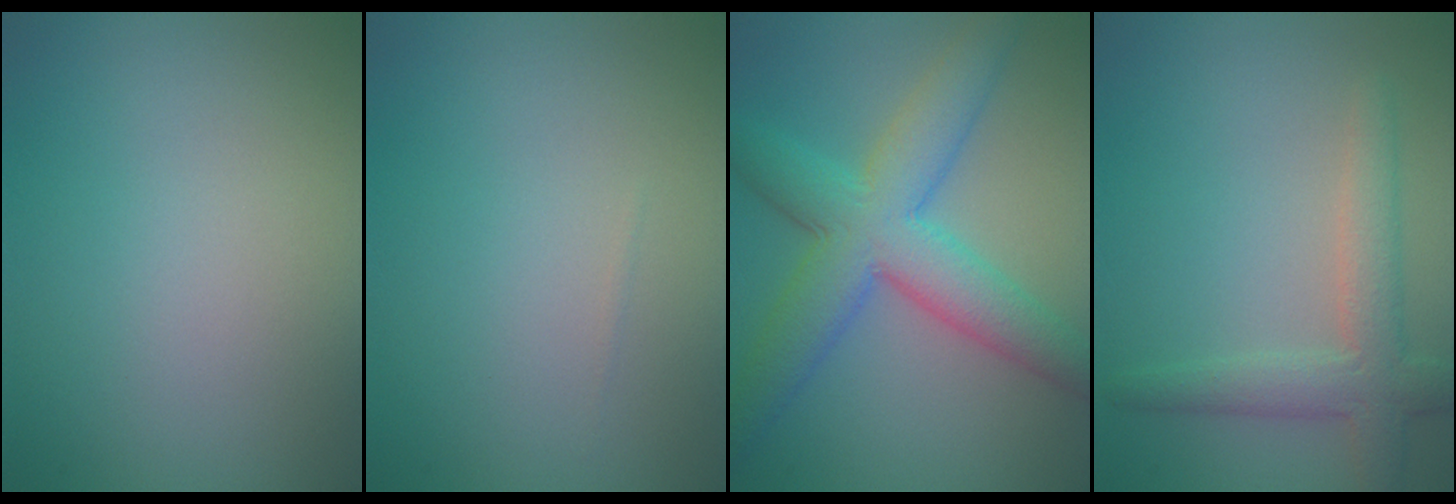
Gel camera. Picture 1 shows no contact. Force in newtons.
{"total": 0.0}
{"total": 7.9, "press": 7.9, "slide": 0.1}
{"total": 3.6, "press": 3.6, "slide": 0.2}